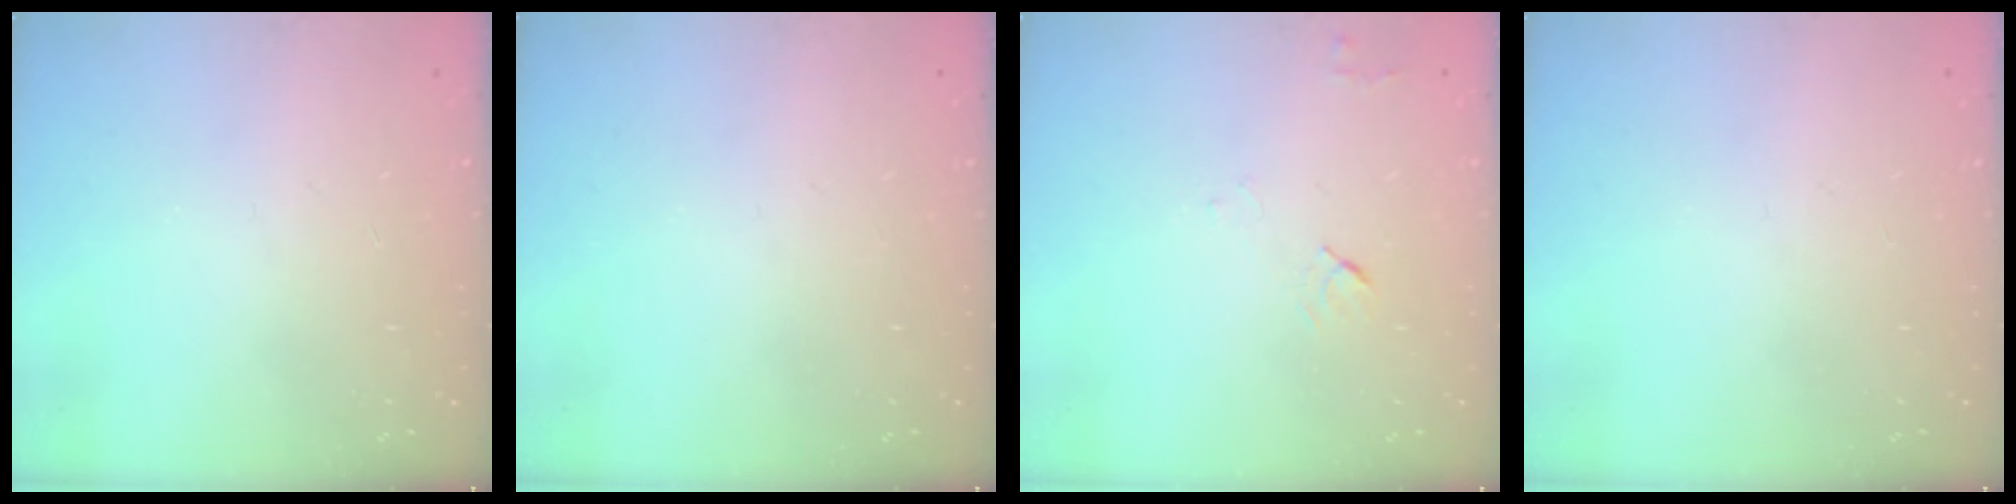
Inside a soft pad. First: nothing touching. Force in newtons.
{"total": 0.0}
{"total": 4.6, "press": 4.5, "slide": 0.6}
{"total": 0.0}